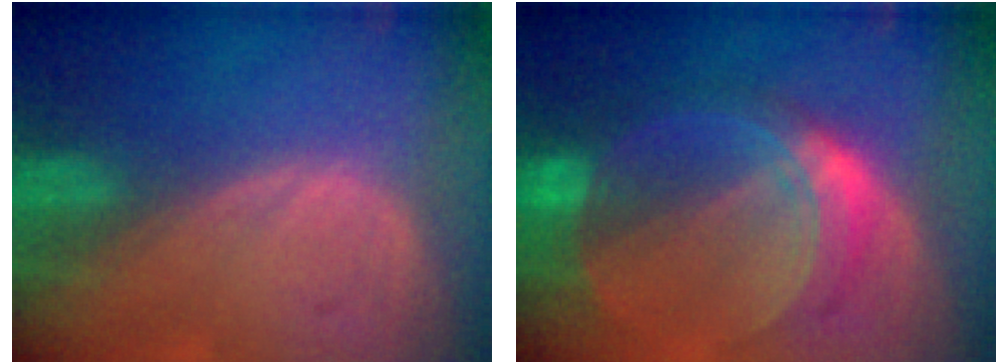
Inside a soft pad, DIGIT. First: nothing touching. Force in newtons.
{"total": 8.3, "press": 8.3, "slide": 0.7}